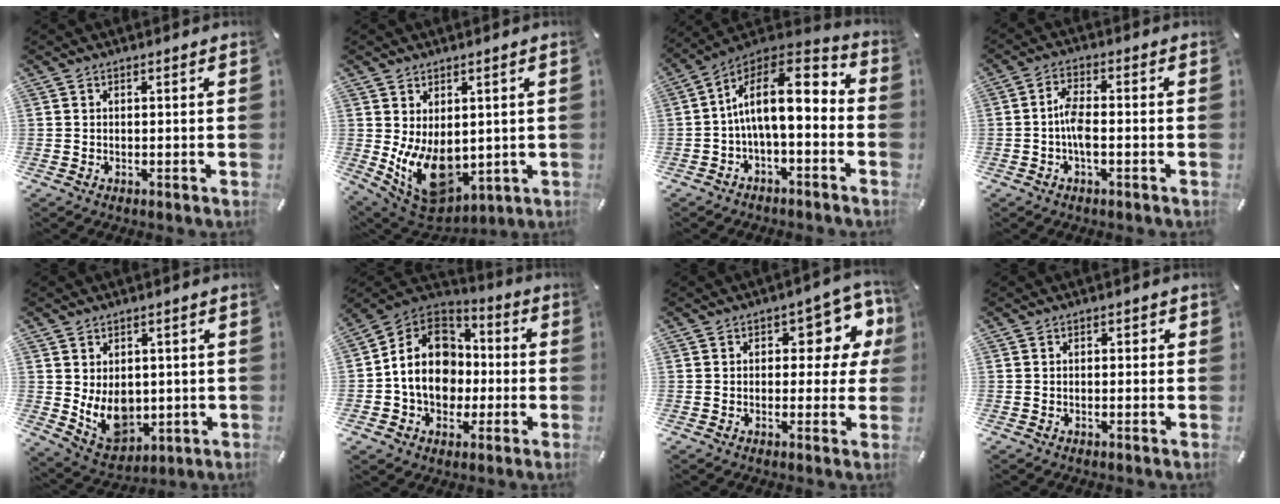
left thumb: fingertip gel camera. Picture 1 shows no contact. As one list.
[{"total": 12.5, "force": [-0.5, 9.0, 8.6], "torque": [-0.150, -0.022, 0.001]}, {"total": 13.9, "force": [0.4, 7.3, 11.9], "torque": [-0.206, -0.004, 0.007]}, {"total": 5.3, "force": [-1.3, 2.1, 4.7], "torque": [-0.094, 0.006, -0.024]}, {"total": 10.0, "force": [0.3, 8.0, 6.0], "torque": [-0.109, -0.012, 0.012]}, {"total": 14.9, "force": [-1.5, 12.9, 7.4], "torque": [-0.144, 0.023, -0.026]}, {"total": 10.1, "force": [3.4, 5.4, 7.8], "torque": [-0.087, -0.019, 0.054]}, {"total": 0.7, "force": [-0.3, 0.5, 0.4], "torque": [-0.008, 0.004, -0.007]}]